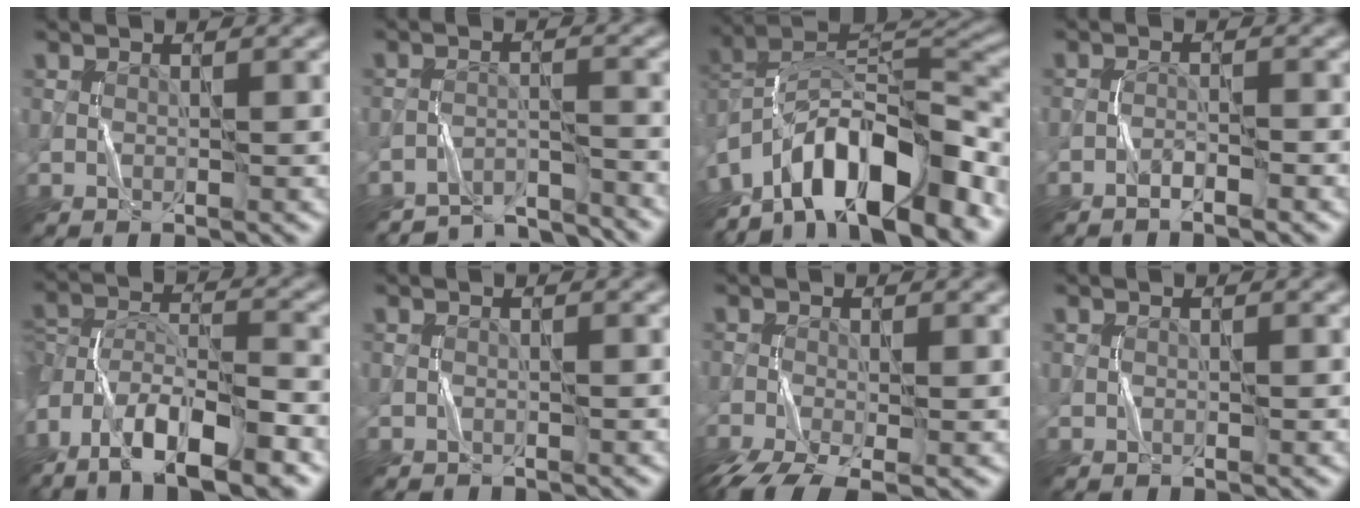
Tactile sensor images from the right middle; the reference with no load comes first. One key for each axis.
{"total": 6.6, "fx": -6.4, "fy": 1.0, "fz": 1.0, "tx": -0.016, "ty": -0.004, "tz": -0.102}
{"total": 12.2, "fx": -8.1, "fy": 4.3, "fz": 8.1, "tx": -0.125, "ty": 0.017, "tz": -0.148}
{"total": 1.7, "fx": -1.4, "fy": 0.1, "fz": 1.0, "tx": -0.023, "ty": 0.006, "tz": -0.028}
{"total": 12.4, "fx": -8.9, "fy": 4.0, "fz": 7.5, "tx": -0.125, "ty": 0.000, "tz": -0.142}
{"total": 0.9, "fx": -0.9, "fy": 0.1, "fz": -0.1, "tx": 0.003, "ty": -0.004, "tz": -0.016}
{"total": 5.0, "fx": -3.4, "fy": 1.6, "fz": 3.3, "tx": -0.067, "ty": -0.017, "tz": -0.070}
{"total": 0.0}